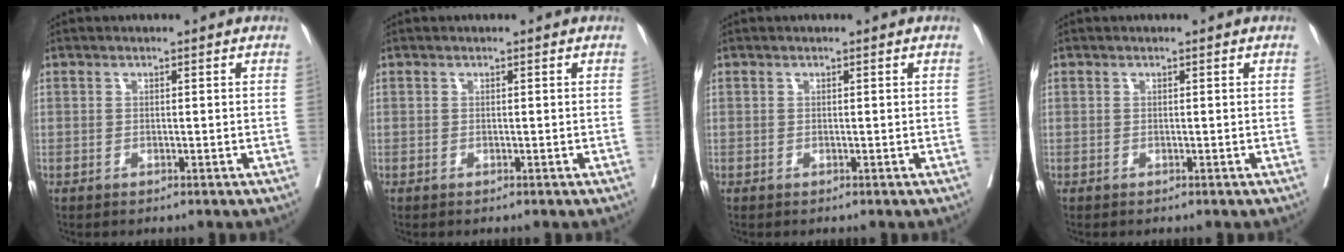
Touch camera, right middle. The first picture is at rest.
{"total": 0.0}
{"total": 0.0}
{"total": 0.0}